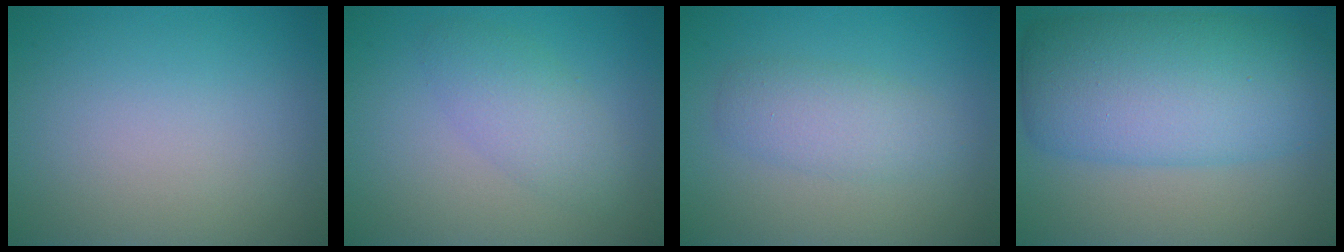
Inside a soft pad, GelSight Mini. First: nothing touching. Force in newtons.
{"total": 2.9, "press": 2.9, "slide": 0.1}
{"total": 2.9, "press": 2.9, "slide": 0.1}
{"total": 10.2, "press": 10.2, "slide": 0.3}